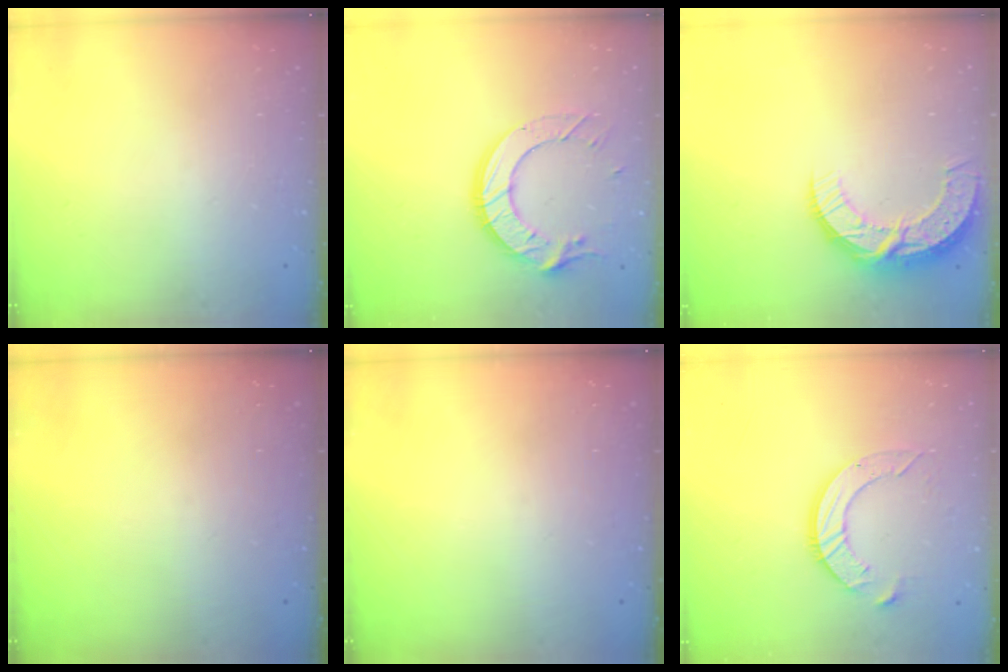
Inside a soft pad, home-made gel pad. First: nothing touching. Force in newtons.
{"total": 13.4, "press": 13.3, "slide": 0.8}
{"total": 10.2, "press": 10.2, "slide": 0.8}
{"total": 0.0}
{"total": 0.0}
{"total": 10.0, "press": 10.0, "slide": 1.0}